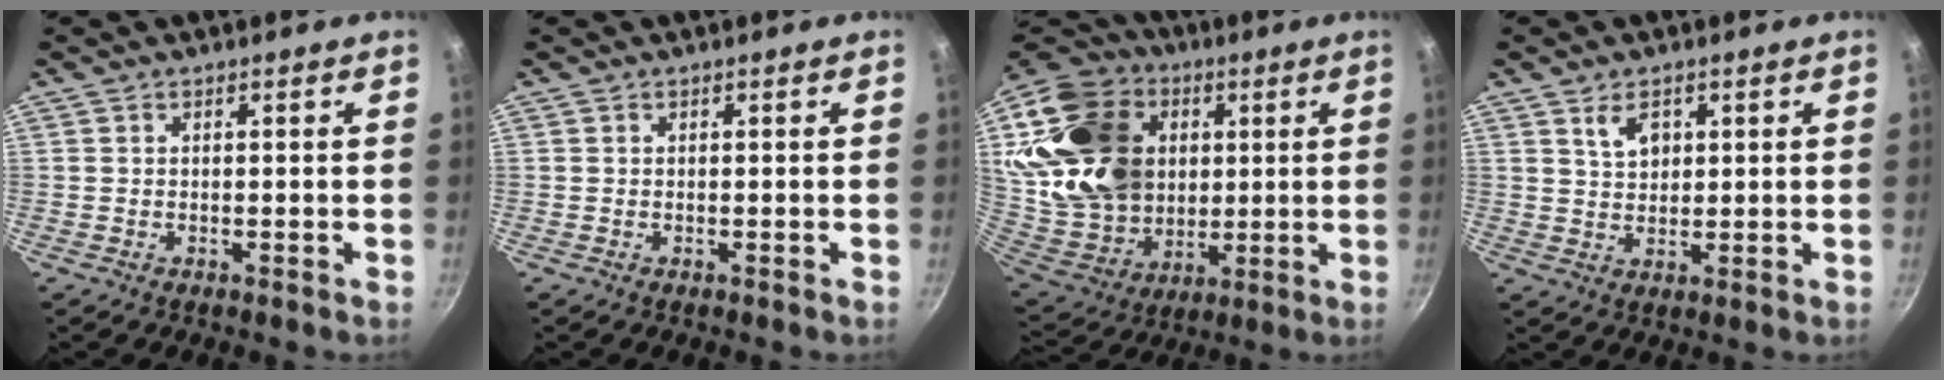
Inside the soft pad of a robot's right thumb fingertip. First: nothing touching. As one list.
[{"total": 0.0}, {"total": 28.3, "force": [6.3, 22.0, 16.7], "torque": [-0.292, -0.003, 0.132]}, {"total": 4.4, "force": [2.1, 2.9, 2.6], "torque": [-0.026, -0.011, 0.040]}]